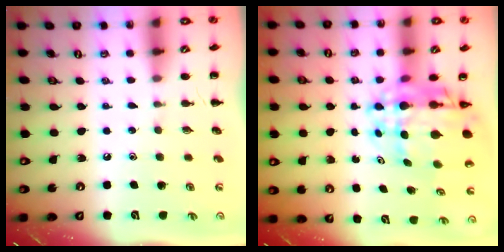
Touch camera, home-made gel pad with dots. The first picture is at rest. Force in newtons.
{"total": 10.8, "press": 10.2, "slide": 3.7}